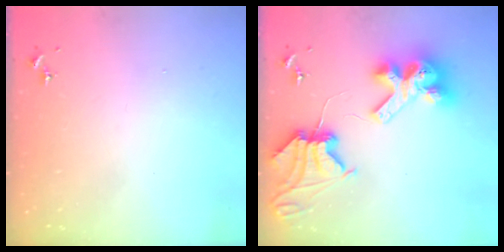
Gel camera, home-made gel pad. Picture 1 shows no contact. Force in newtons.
{"total": 13.1, "press": 13.0, "slide": 1.7}